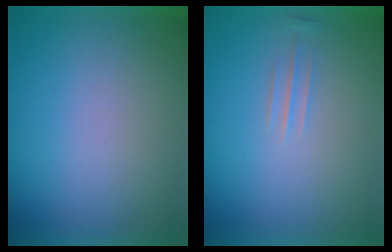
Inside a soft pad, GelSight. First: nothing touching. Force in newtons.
{"total": 1.1}